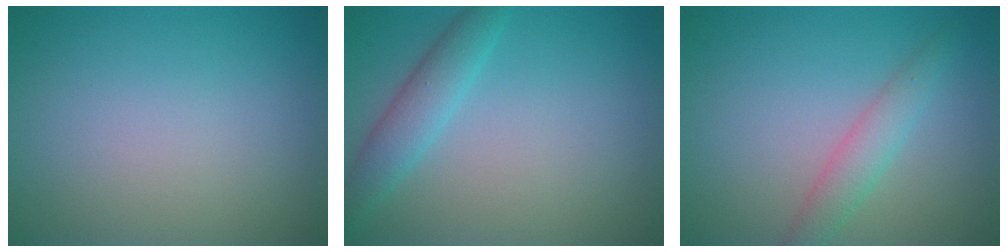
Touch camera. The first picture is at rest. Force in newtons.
{"total": 2.9, "press": 2.9, "slide": 0.1}
{"total": 2.5, "press": 2.5, "slide": 0.1}